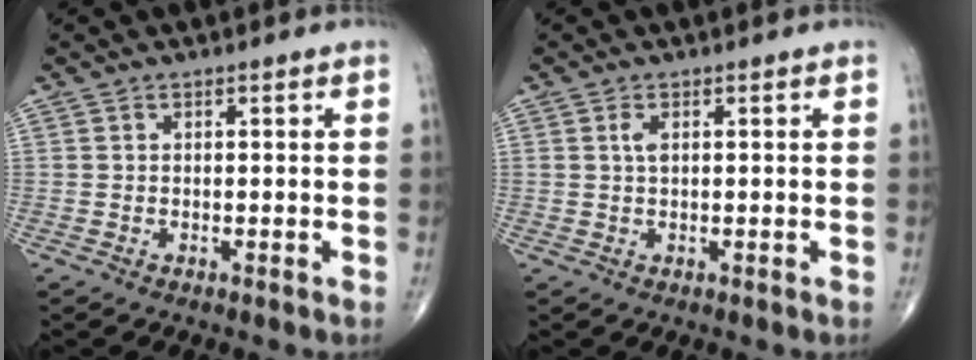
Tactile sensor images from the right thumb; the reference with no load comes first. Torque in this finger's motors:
{"motor_torque": [0.32, 0.61, 0.57, 0.29, 0.00]}